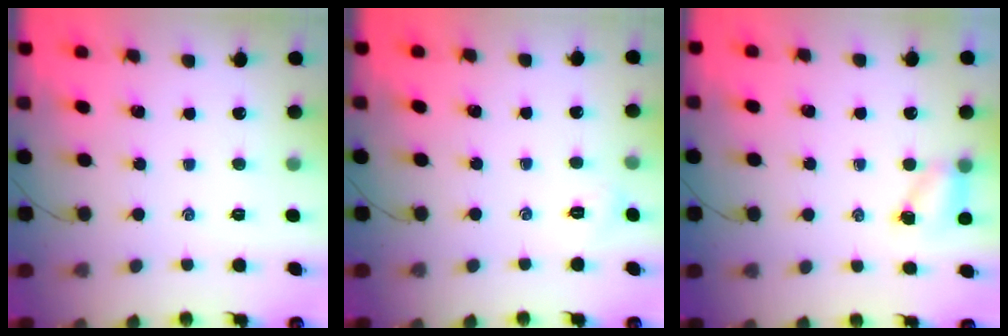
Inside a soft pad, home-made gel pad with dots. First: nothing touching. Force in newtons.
{"total": 2.5, "press": 2.4, "slide": 0.7}
{"total": 4.6, "press": 4.6, "slide": 0.7}